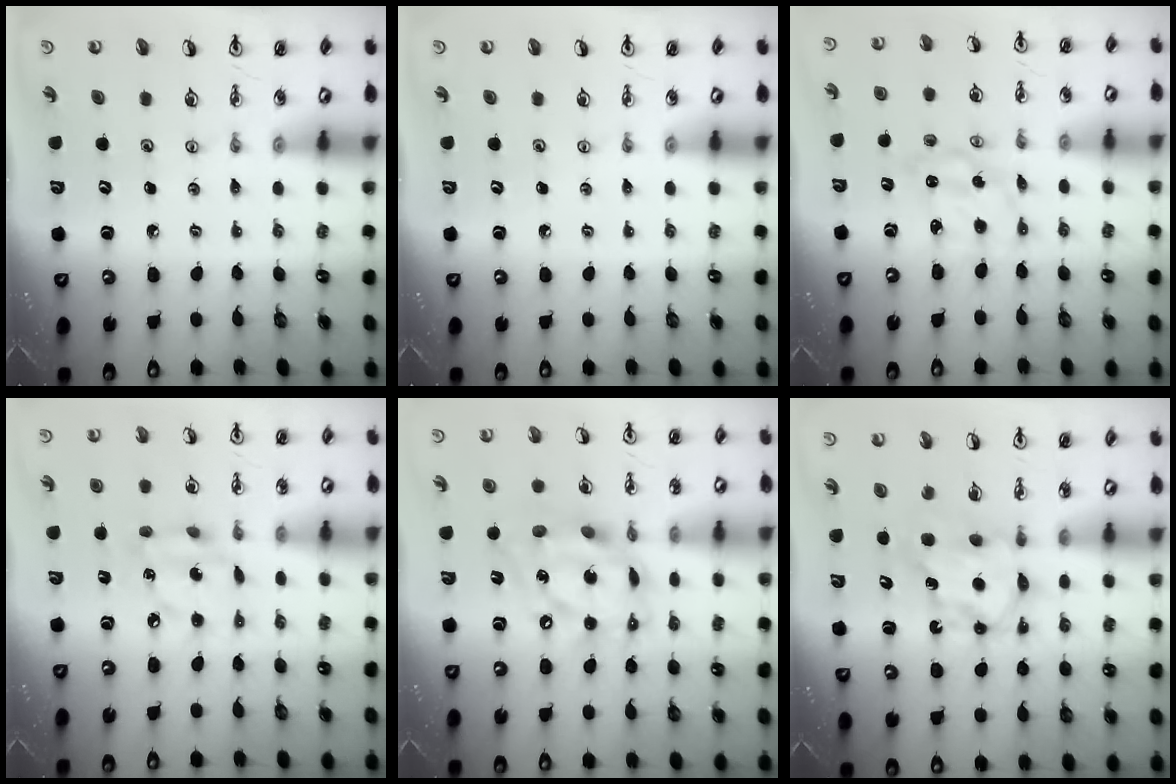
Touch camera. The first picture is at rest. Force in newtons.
{"total": 0.0}
{"total": 2.3, "press": 2.3, "slide": 0.2}
{"total": 7.1, "press": 7.1, "slide": 0.4}
{"total": 16.0, "press": 16.0, "slide": 1.4}
{"total": 6.1, "press": 6.1, "slide": 0.6}